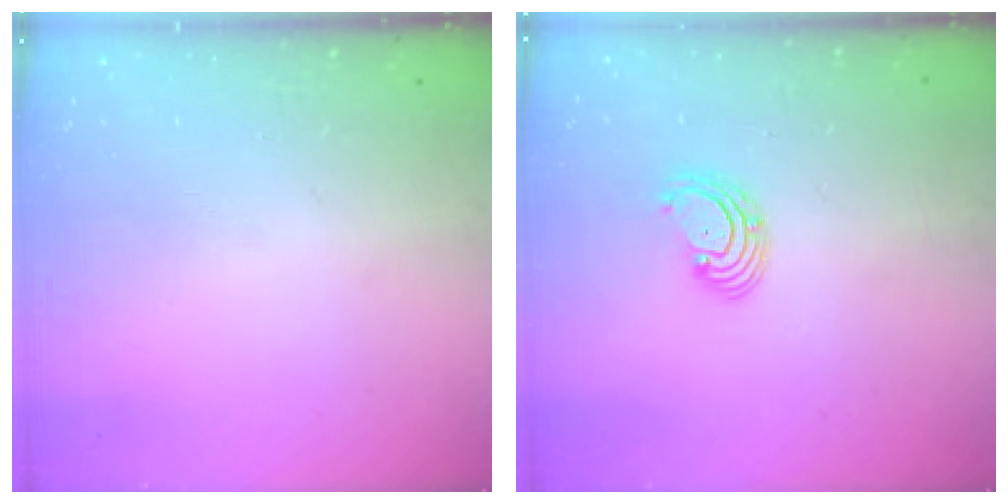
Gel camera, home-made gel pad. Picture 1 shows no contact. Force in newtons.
{"total": 2.7, "press": 2.7, "slide": 0.3}